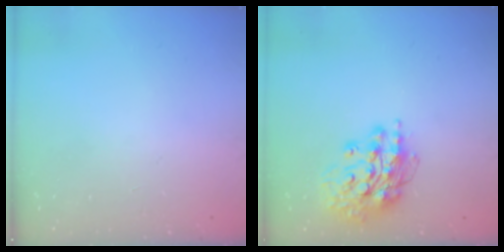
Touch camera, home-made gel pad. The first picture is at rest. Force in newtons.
{"total": 16.7, "press": 16.7, "slide": 1.6}